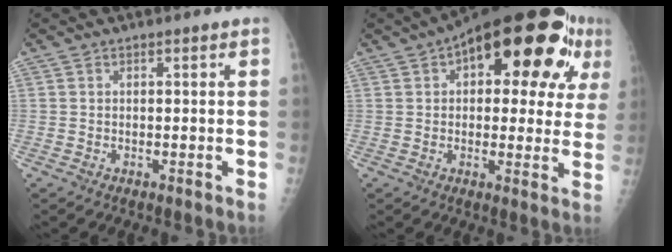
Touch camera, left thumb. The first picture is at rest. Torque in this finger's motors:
{"motor_torque": [0.48, 0.66, 0.20, -0.20, 0.15]}